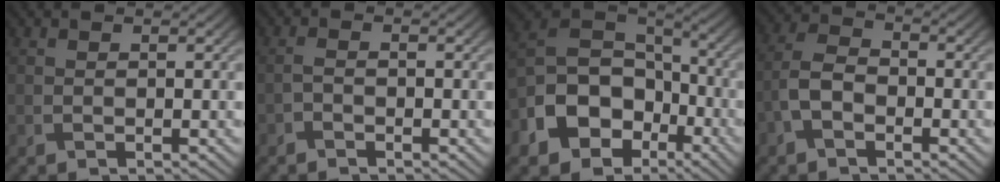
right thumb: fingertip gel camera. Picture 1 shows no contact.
{"total": 1.1, "force": [-0.8, 0.4, 0.6], "torque": [-0.013, 0.003, -0.020]}
{"total": 14.1, "force": [-6.0, 10.1, 7.7], "torque": [-0.178, -0.034, -0.112]}
{"total": 4.5, "force": [-1.9, 2.7, 3.0], "torque": [-0.066, 0.007, -0.049]}